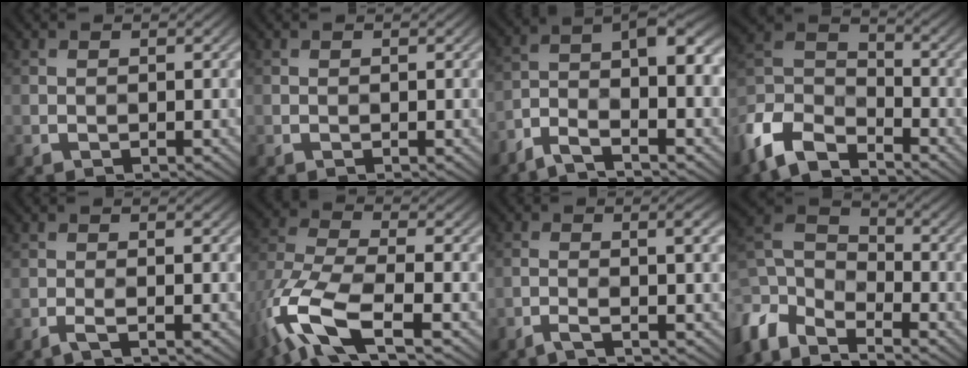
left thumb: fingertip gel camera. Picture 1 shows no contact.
{"total": 0.0}
{"total": 7.8, "force": [-3.3, 2.4, 6.6], "torque": [-0.108, 0.000, -0.070]}
{"total": 10.1, "force": [-7.0, 4.9, 5.4], "torque": [-0.125, 0.006, -0.147]}
{"total": 1.7, "force": [0.2, 0.2, 1.7], "torque": [-0.024, 0.010, -0.011]}
{"total": 11.4, "force": [-3.9, 5.3, 9.3], "torque": [-0.232, -0.006, -0.084]}
{"total": 3.8, "force": [0.0, 0.7, 3.7], "torque": [-0.043, 0.011, -0.016]}
{"total": 10.5, "force": [-5.8, 6.2, 6.1], "torque": [-0.174, 0.002, -0.110]}